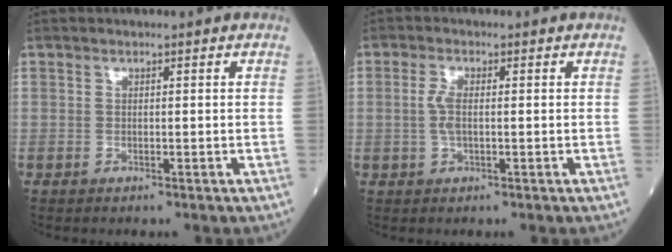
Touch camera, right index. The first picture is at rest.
{"total": 2.7, "force": [-0.1, 0.9, 2.6], "torque": [-0.062, 0.000, -0.002]}